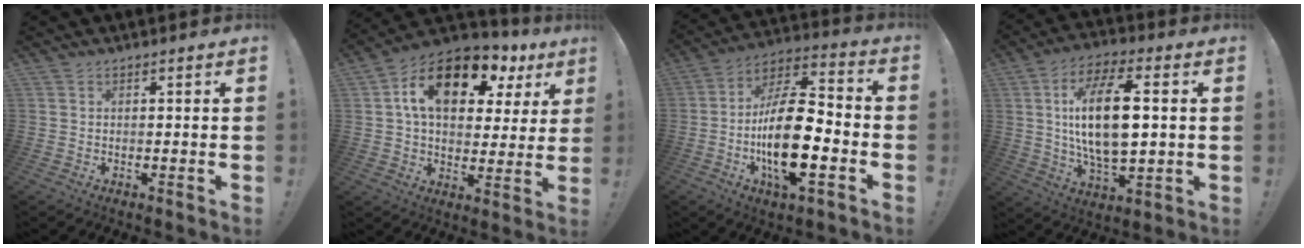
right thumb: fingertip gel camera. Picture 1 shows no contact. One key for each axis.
{"total": 17.7, "fx": 8.1, "fy": 10.0, "fz": 12.2, "tx": -0.193, "ty": -0.031, "tz": 0.137}
{"total": 20.6, "fx": -4.8, "fy": 8.6, "fz": 18.1, "tx": -0.343, "ty": 0.019, "tz": -0.078}
{"total": 19.1, "fx": 2.1, "fy": 8.5, "fz": 17.0, "tx": -0.314, "ty": -0.003, "tz": 0.024}